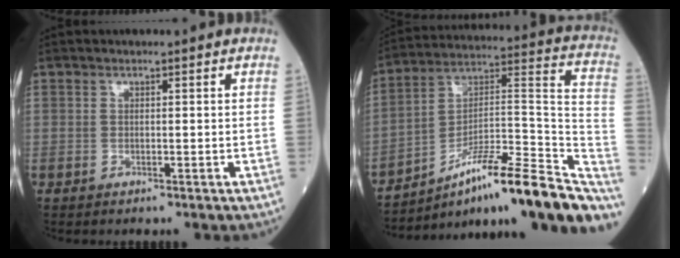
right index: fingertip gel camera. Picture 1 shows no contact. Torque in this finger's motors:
{"motor_torque": [-0.54, -0.88, 0.12, 0.03]}